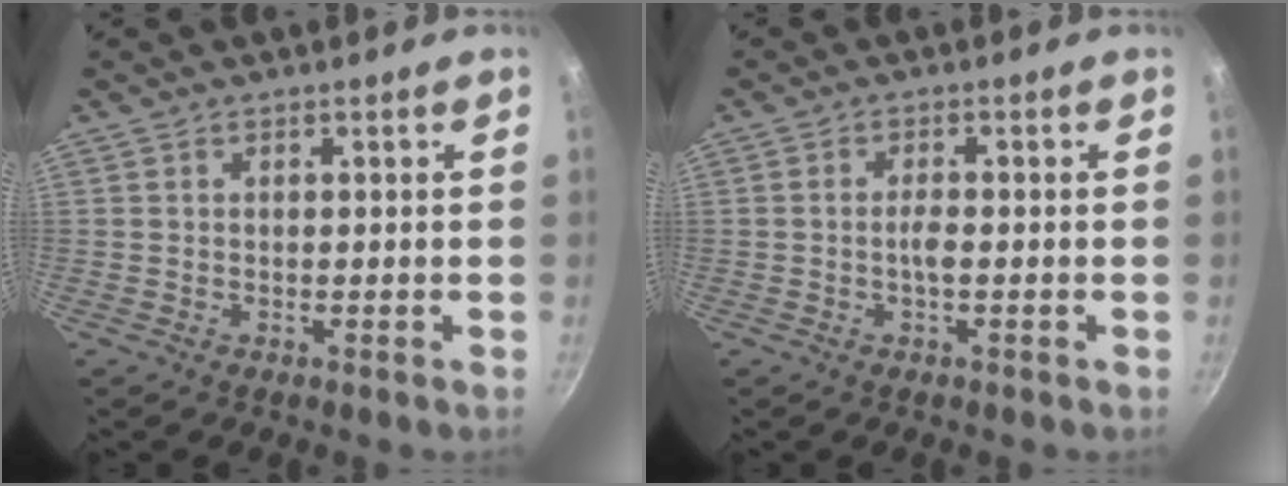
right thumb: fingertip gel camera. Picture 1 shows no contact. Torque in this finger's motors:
{"motor_torque": [0.05, -0.06, 0.36, 0.38, -0.01]}